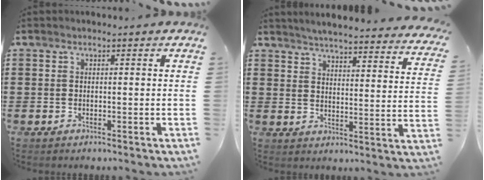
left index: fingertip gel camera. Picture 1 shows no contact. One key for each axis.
{"total": 4.1, "fx": 4.0, "fy": -0.4, "fz": 0.8, "tx": -0.036, "ty": -0.032, "tz": 0.065}